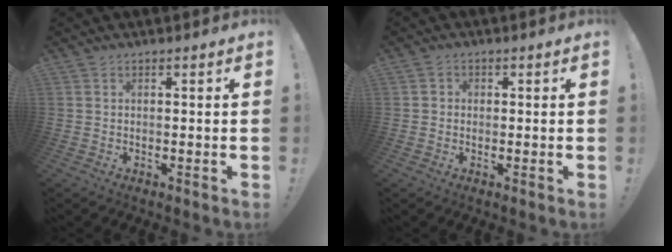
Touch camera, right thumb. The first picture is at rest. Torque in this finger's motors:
{"motor_torque": [-0.13, -0.07, -0.13, 0.03, 0.08]}